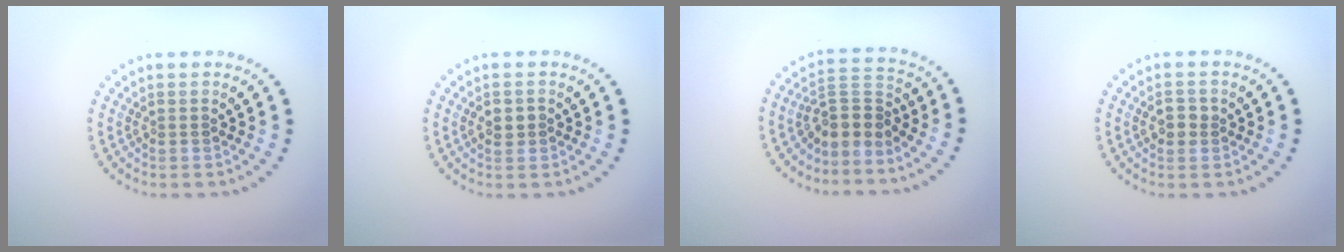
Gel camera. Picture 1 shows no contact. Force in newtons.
{"total": 1.4, "press": 1.4, "slide": 0.1}
{"total": 3.1, "press": 2.2, "slide": 2.2}
{"total": 1.7, "press": 1.7, "slide": 0.1}